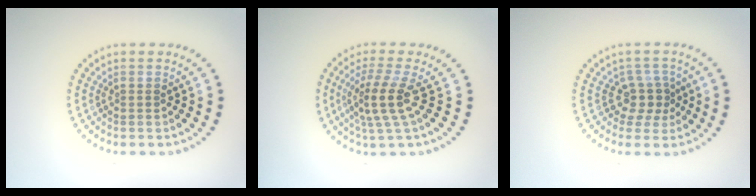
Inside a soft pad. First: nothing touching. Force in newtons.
{"total": 3.7, "press": 2.9, "slide": 2.2}
{"total": 2.5, "press": 1.8, "slide": 1.7}